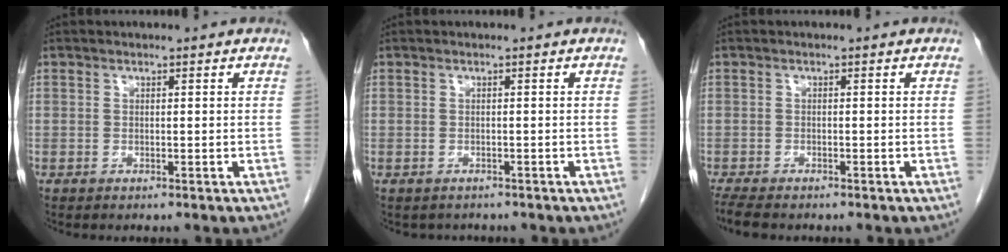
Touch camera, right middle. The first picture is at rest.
{"total": 1.9, "force": [-1.6, 1.0, 0.1], "torque": [-0.006, 0.000, -0.022]}
{"total": 4.3, "force": [-3.6, 1.0, 2.1], "torque": [-0.043, -0.013, -0.057]}